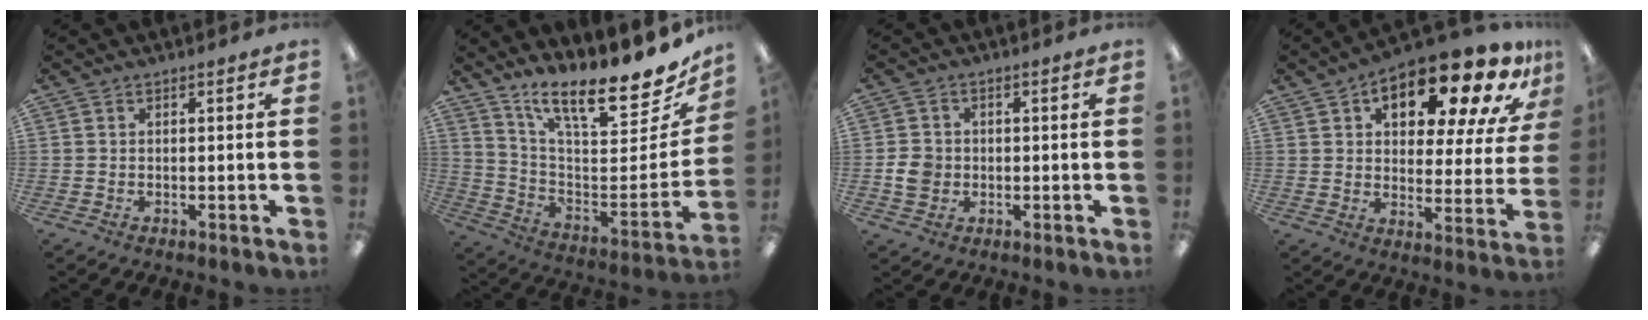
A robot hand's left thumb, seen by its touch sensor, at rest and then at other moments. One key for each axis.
{"total": 17.6, "fx": 13.7, "fy": 4.3, "fz": 10.1, "tx": -0.142, "ty": -0.118, "tz": 0.224}
{"total": 4.8, "fx": -0.7, "fy": 4.2, "fz": 2.2, "tx": -0.045, "ty": 0.007, "tz": -0.011}
{"total": 19.3, "fx": 12.4, "fy": 8.0, "fz": 12.5, "tx": -0.169, "ty": -0.076, "tz": 0.197}